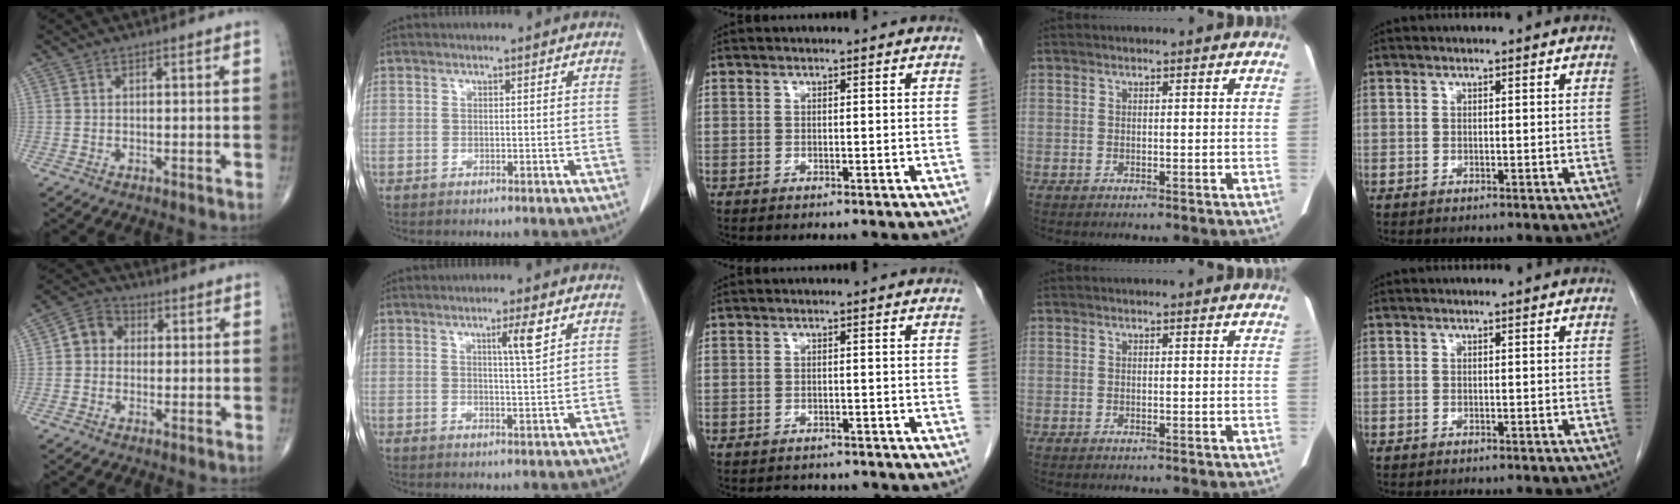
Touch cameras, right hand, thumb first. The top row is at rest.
{"thumb": {"total": 5.8, "force": [0.5, 5.0, 2.8], "torque": [-0.029, 0.015, -0.004]}, "index": {"total": 4.2, "force": [2.0, -0.2, 3.7], "torque": [-0.062, -0.004, 0.034]}, "middle": {"total": 3.9, "force": [-3.5, 1.6, 0.5], "torque": [-0.006, 0.001, -0.045]}}